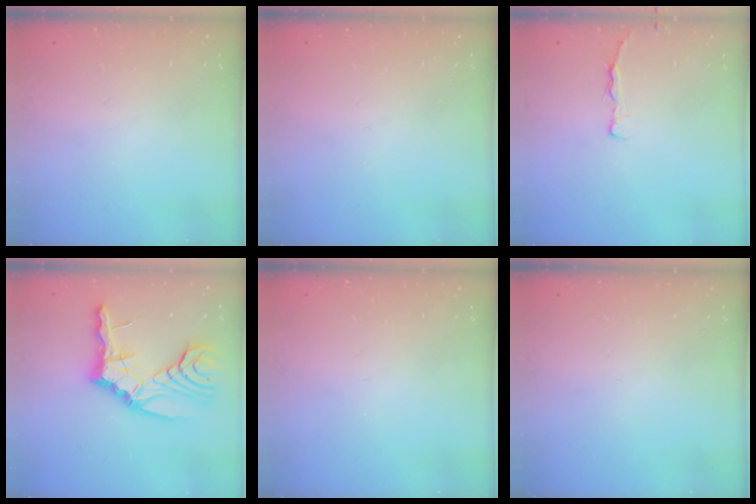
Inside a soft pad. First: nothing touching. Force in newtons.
{"total": 0.0}
{"total": 3.3, "press": 3.3, "slide": 0.4}
{"total": 13.9, "press": 13.8, "slide": 1.7}
{"total": 0.0}
{"total": 0.0}